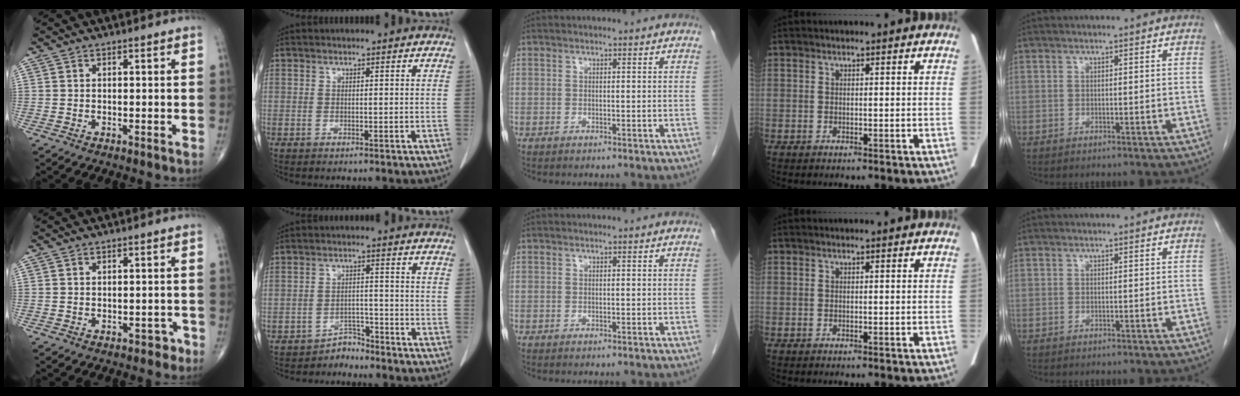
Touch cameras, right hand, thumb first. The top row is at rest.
{"thumb": {"total": 1.7, "force": [-0.8, 1.3, 0.5], "torque": [0.002, 0.010, -0.009]}, "index": {"total": 3.0, "force": [-2.7, 1.0, -0.6], "torque": [0.014, 0.000, -0.043]}}